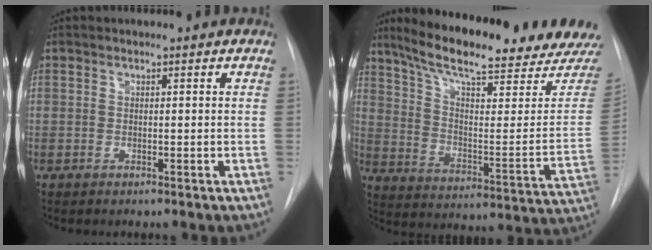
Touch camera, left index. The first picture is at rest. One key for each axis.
{"total": 24.4, "fx": 21.0, "fy": 2.6, "fz": 12.2, "tx": -0.196, "ty": -0.058, "tz": 0.291}